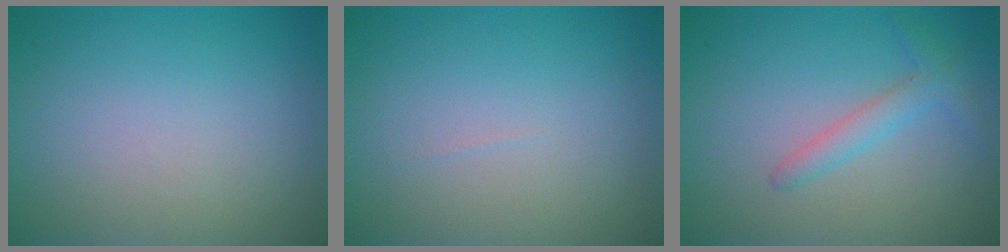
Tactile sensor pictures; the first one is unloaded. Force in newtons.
{"total": 0.0}
{"total": 2.2, "press": 2.2, "slide": 0.1}